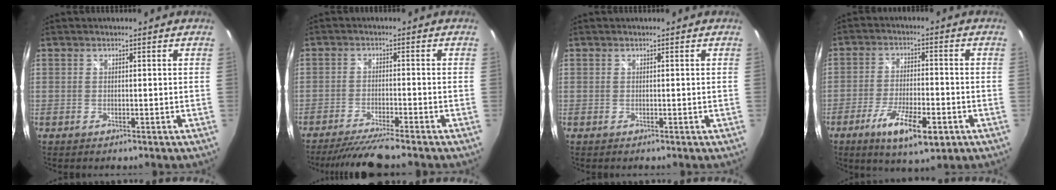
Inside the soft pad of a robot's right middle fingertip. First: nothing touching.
{"total": 8.0, "force": [-7.2, -0.4, 3.5], "torque": [-0.084, -0.013, -0.123]}
{"total": 0.0}
{"total": 11.1, "force": [-5.7, 3.0, 9.0], "torque": [-0.178, -0.022, -0.095]}